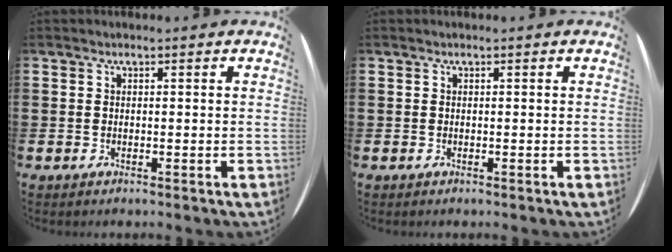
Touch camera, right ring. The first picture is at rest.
{"total": 0.0}